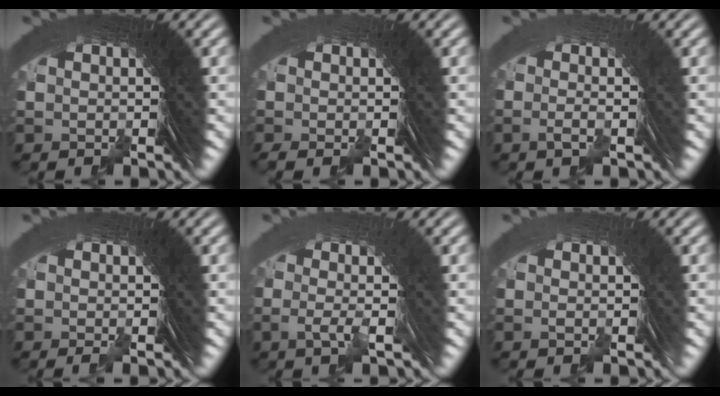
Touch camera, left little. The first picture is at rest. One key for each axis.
{"total": 1.1, "fx": -0.8, "fy": -0.5, "fz": -0.4, "tx": 0.010, "ty": 0.001, "tz": -0.012}
{"total": 1.4, "fx": -0.9, "fy": -1.1, "fz": -0.4, "tx": 0.007, "ty": -0.003, "tz": -0.010}
{"total": 0.7, "fx": -0.4, "fy": -0.6, "fz": -0.2, "tx": 0.007, "ty": 0.004, "tz": -0.008}
{"total": 0.9, "fx": -0.5, "fy": -0.1, "fz": 0.7, "tx": -0.011, "ty": -0.007, "tz": -0.005}
{"total": 1.7, "fx": -0.8, "fy": -1.0, "fz": -1.0, "tx": 0.022, "ty": 0.004, "tz": -0.011}